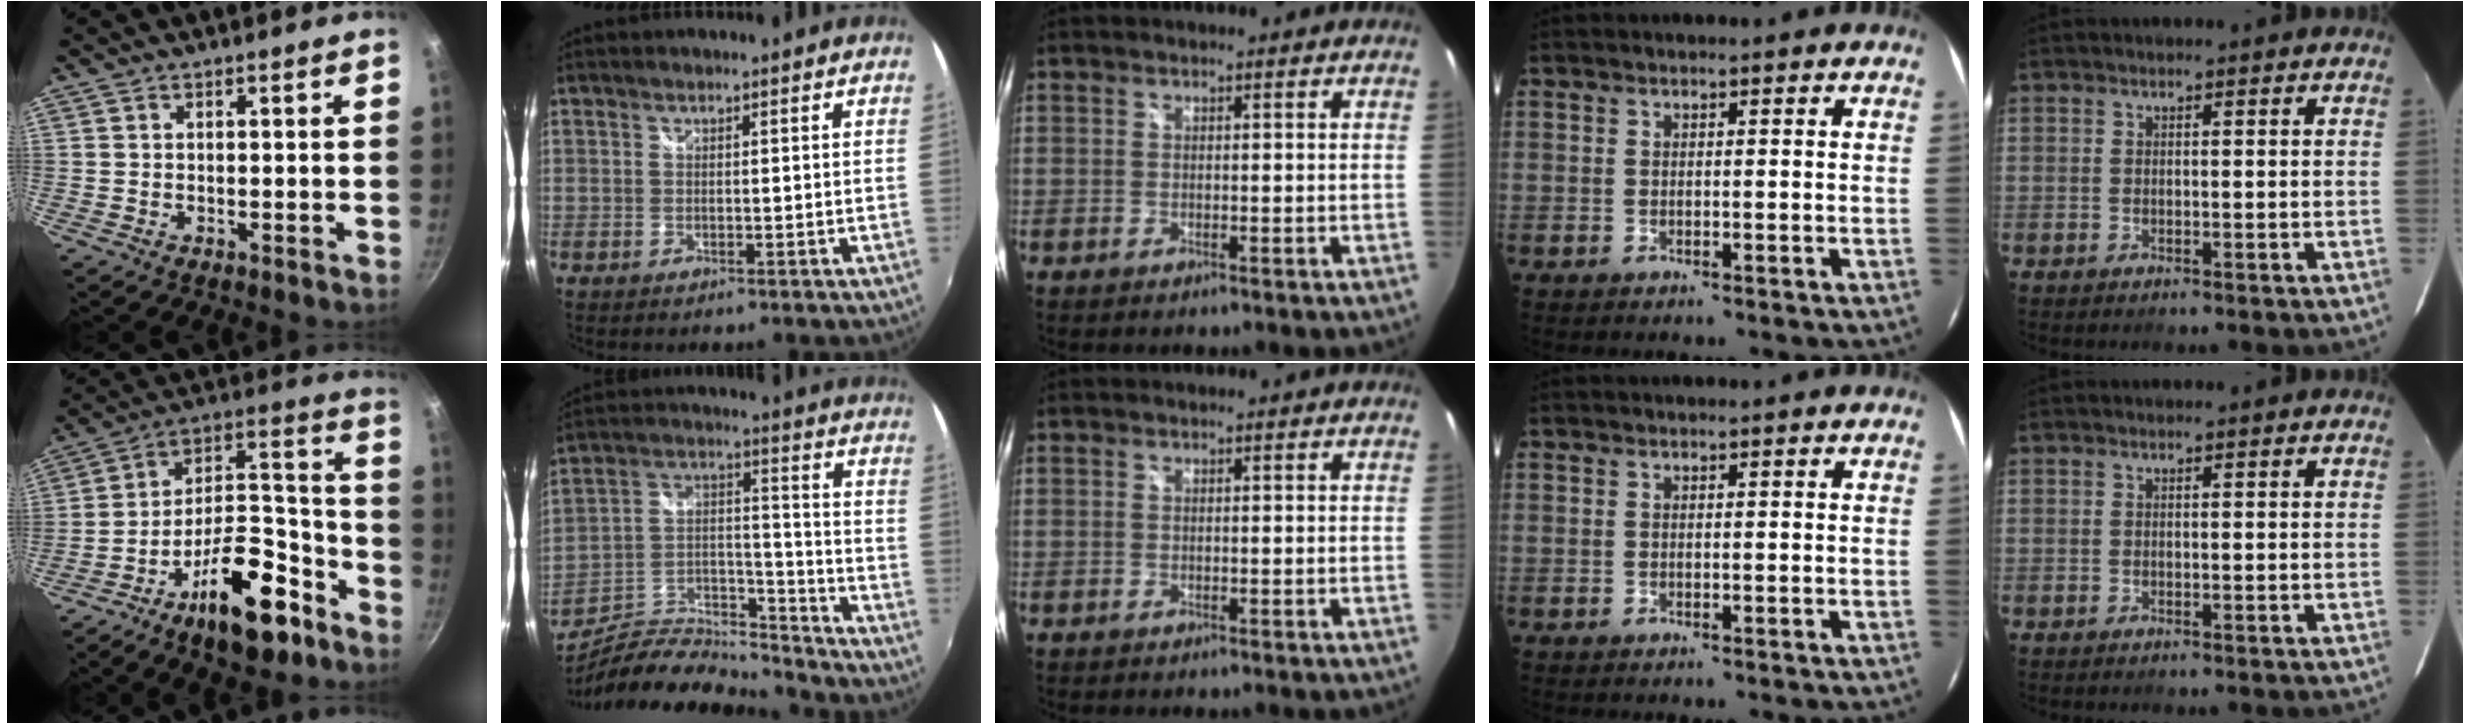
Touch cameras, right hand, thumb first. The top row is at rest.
{"thumb": {"total": 20.1, "force": [-11.8, 8.6, 13.7], "torque": [-0.177, 0.101, -0.187]}, "index": {"total": 15.5, "force": [-13.7, 3.1, 6.4], "torque": [-0.119, 0.010, -0.225]}}